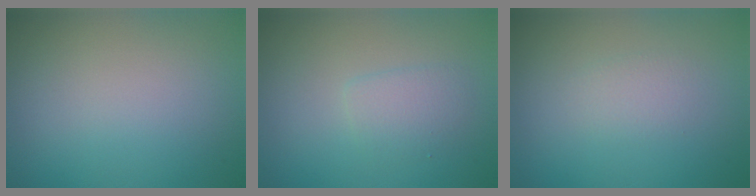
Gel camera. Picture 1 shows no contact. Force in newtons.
{"total": 1.7, "press": 1.7, "slide": 0.1}
{"total": 1.1, "press": 1.1, "slide": 0.1}